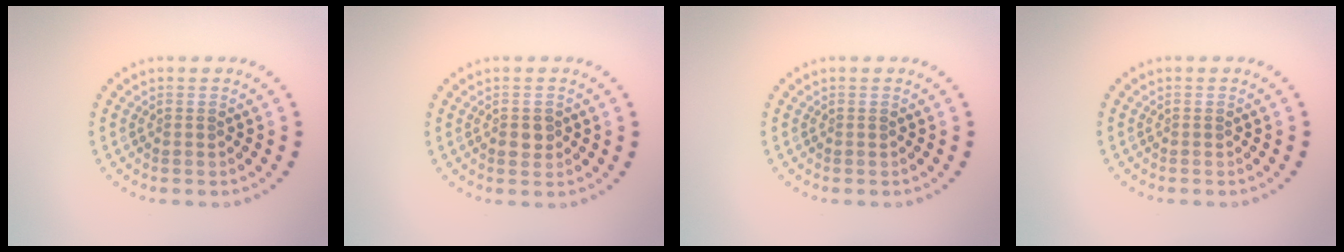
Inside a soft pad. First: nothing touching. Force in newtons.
{"total": 1.4, "press": 1.4, "slide": 0.2}
{"total": 0.0}
{"total": 0.0}